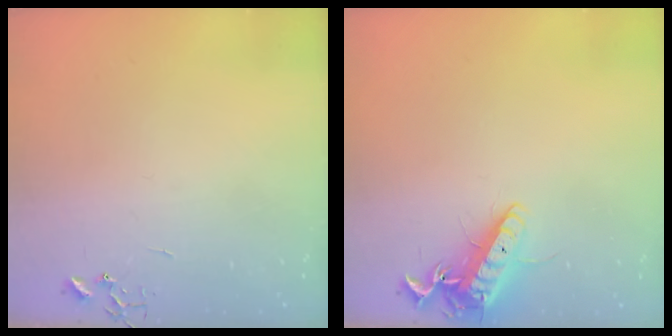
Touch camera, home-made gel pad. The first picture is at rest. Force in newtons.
{"total": 13.9, "press": 13.9, "slide": 1.3}